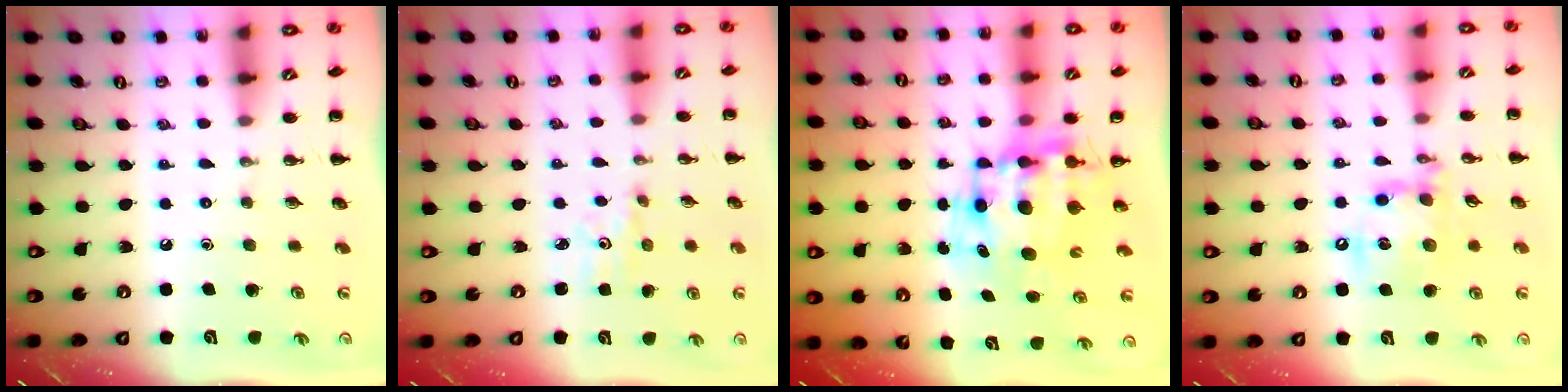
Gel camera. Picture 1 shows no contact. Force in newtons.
{"total": 2.6, "press": 2.4, "slide": 0.9}
{"total": 9.8, "press": 9.5, "slide": 2.4}
{"total": 15.1, "press": 14.9, "slide": 2.6}